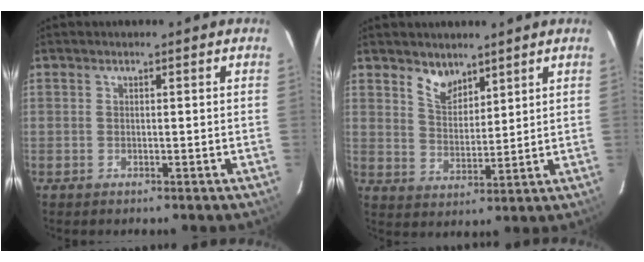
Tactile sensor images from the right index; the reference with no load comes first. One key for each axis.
{"total": 5.6, "fx": 4.3, "fy": 2.9, "fz": 2.1, "tx": -0.031, "ty": 0.004, "tz": 0.084}